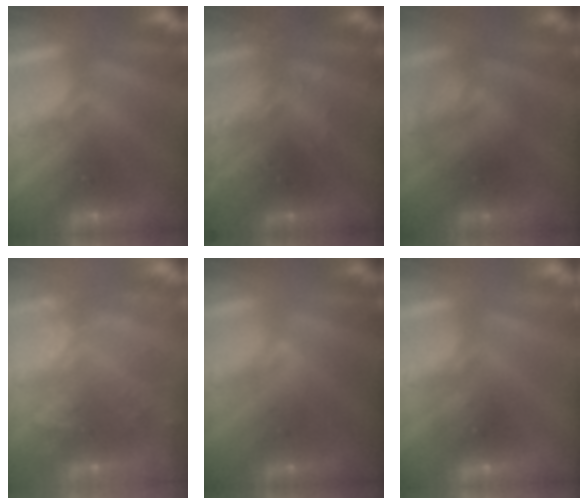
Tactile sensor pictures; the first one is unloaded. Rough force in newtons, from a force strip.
{"total": 2.9}
{"total": 2.3}
{"total": 8.9}
{"total": 2.4}
{"total": 1.5}